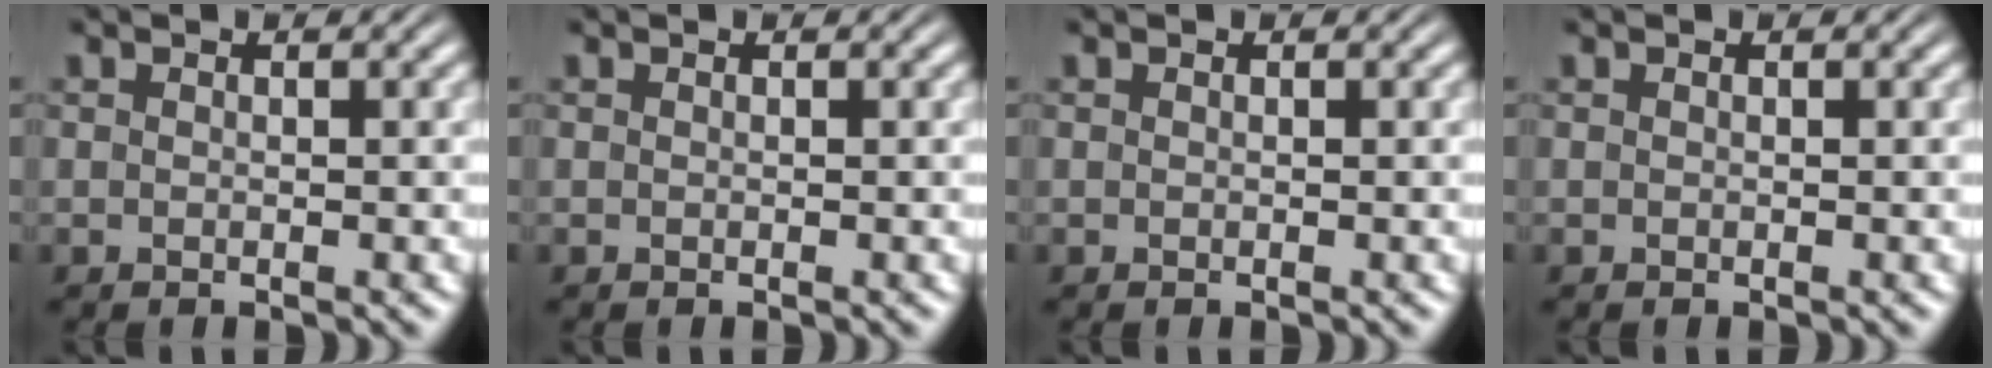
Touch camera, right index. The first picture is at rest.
{"total": 0.0}
{"total": 0.0}
{"total": 0.0}